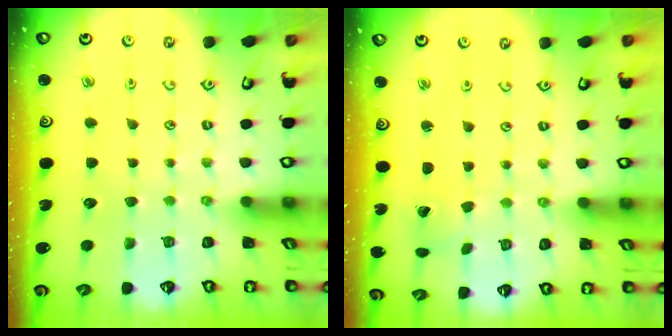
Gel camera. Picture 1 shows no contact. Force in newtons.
{"total": 1.7, "press": 1.7, "slide": 0.1}